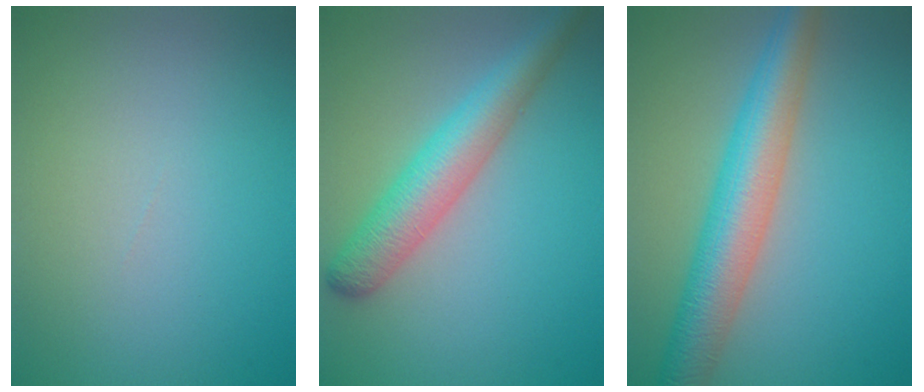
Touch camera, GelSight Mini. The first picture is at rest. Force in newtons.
{"total": 5.4, "press": 5.4, "slide": 0.1}
{"total": 7.3, "press": 7.3, "slide": 0.0}